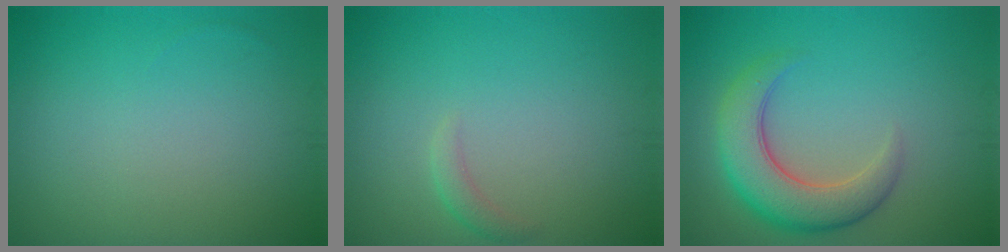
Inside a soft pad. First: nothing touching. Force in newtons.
{"total": 1.1, "press": 1.1, "slide": 0.0}
{"total": 5.9, "press": 5.8, "slide": 0.6}